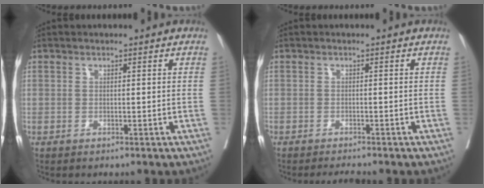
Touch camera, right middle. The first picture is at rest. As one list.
[{"total": 2.0, "force": [-1.9, -0.6, 0.3], "torque": [-0.005, -0.009, -0.030]}]